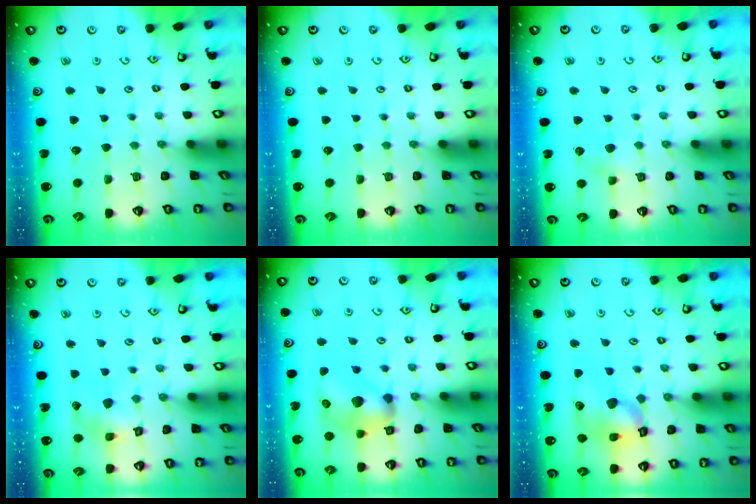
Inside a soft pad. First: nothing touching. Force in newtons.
{"total": 0.0}
{"total": 3.7, "press": 3.7, "slide": 0.6}
{"total": 5.9, "press": 5.9, "slide": 0.5}
{"total": 14.3, "press": 14.3, "slide": 1.0}
{"total": 13.9, "press": 13.8, "slide": 1.9}